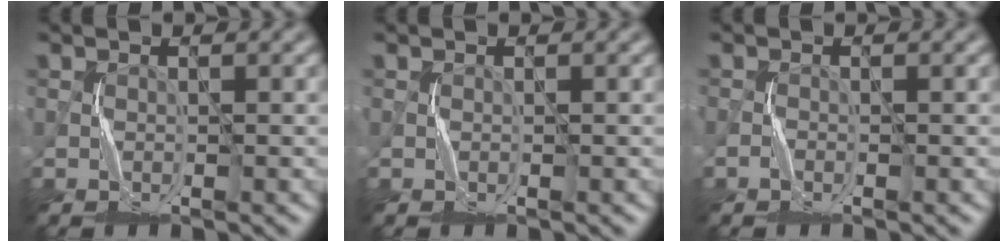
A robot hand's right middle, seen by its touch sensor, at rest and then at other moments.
{"total": 0.0}
{"total": 0.9, "force": [-0.9, 0.3, 0.2], "torque": [-0.002, 0.005, -0.017]}